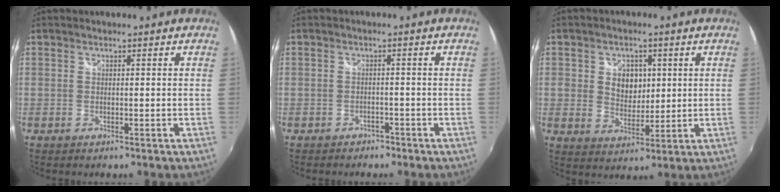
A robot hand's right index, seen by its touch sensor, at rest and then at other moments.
{"total": 2.5, "force": [-2.1, 1.3, 0.5], "torque": [-0.013, -0.004, -0.029]}
{"total": 7.1, "force": [1.4, 5.5, 4.3], "torque": [-0.074, 0.005, 0.027]}